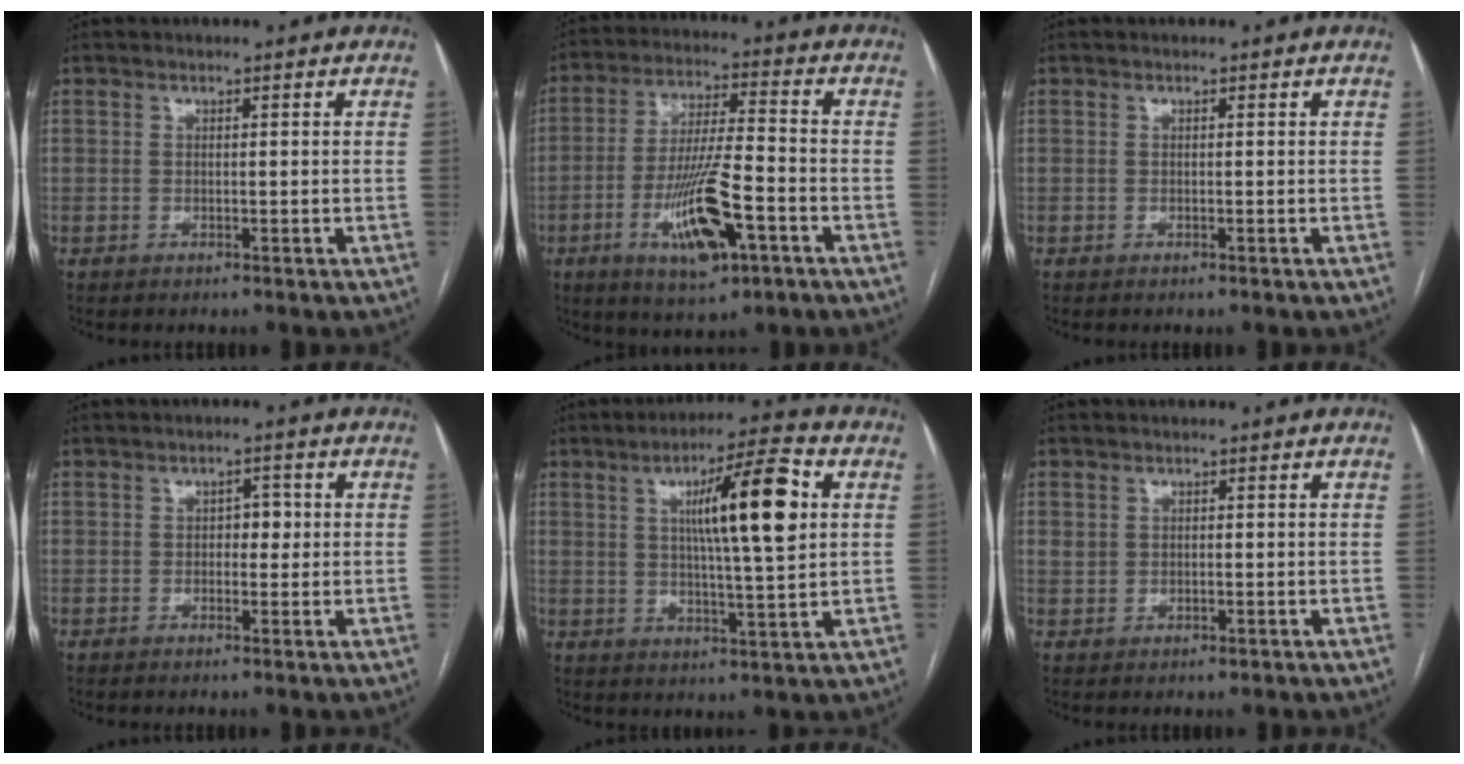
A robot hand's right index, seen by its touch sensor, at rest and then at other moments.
{"total": 13.2, "force": [-5.2, 2.8, 11.8], "torque": [-0.225, -0.009, -0.086]}
{"total": 0.0}
{"total": 2.4, "force": [0.1, 1.5, 1.9], "torque": [-0.022, 0.011, 0.000]}
{"total": 13.2, "force": [3.4, 1.0, 12.7], "torque": [-0.204, 0.010, 0.053]}
{"total": 1.7, "force": [0.2, 1.3, 1.1], "torque": [-0.026, 0.005, 0.009]}